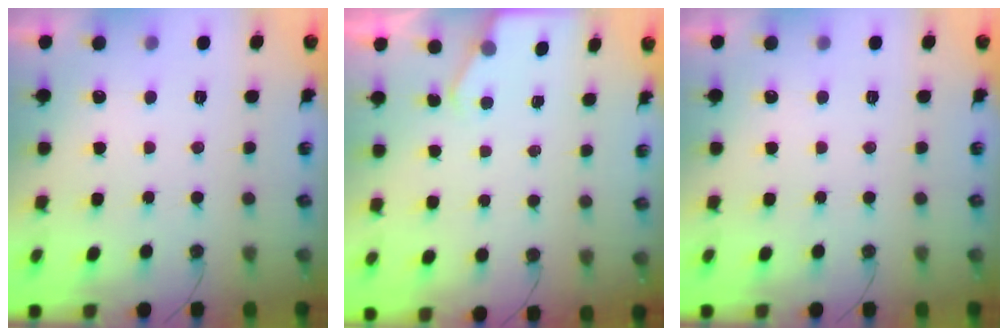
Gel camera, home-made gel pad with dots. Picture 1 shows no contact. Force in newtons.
{"total": 2.8, "press": 2.8, "slide": 0.4}
{"total": 0.0}